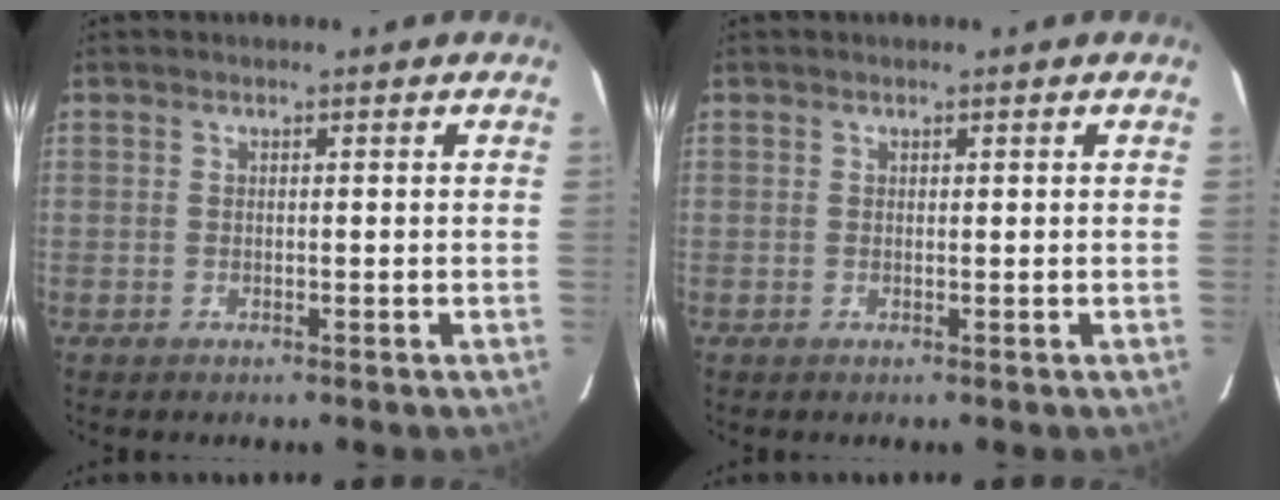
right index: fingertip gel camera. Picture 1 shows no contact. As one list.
[{"total": 0.0}]